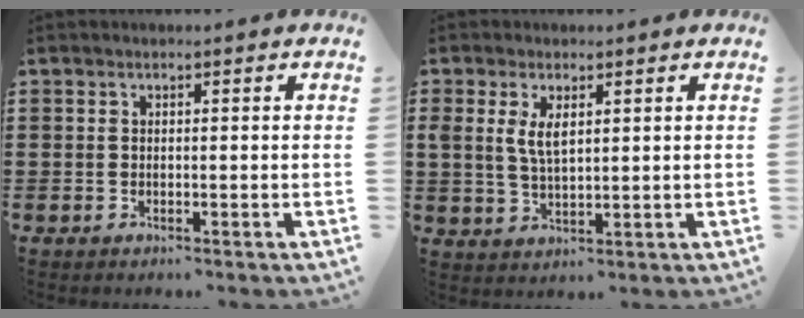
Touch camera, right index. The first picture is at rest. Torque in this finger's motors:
{"motor_torque": [0.37, 0.19, 0.16, 0.14]}